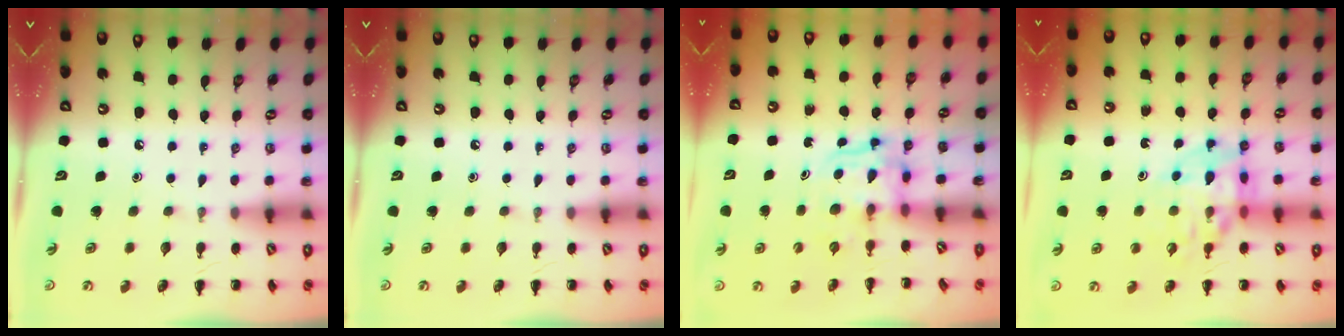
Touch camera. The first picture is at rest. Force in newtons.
{"total": 0.0}
{"total": 3.4, "press": 3.3, "slide": 0.3}
{"total": 13.3, "press": 13.0, "slide": 2.9}